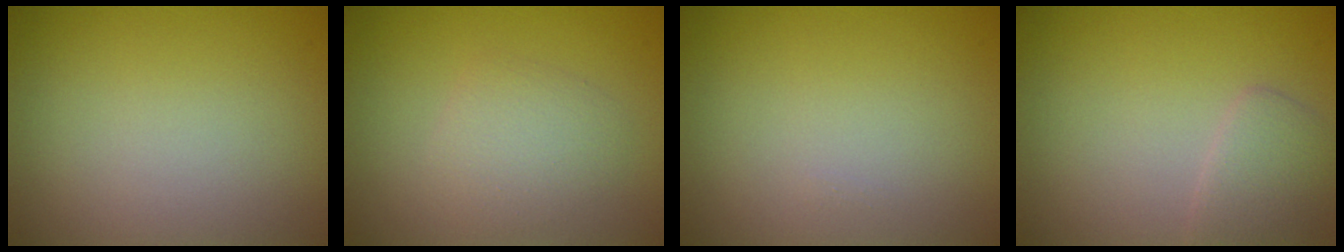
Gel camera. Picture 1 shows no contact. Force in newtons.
{"total": 2.3, "press": 2.3, "slide": 0.1}
{"total": 0.0}
{"total": 2.1, "press": 2.1, "slide": 0.2}